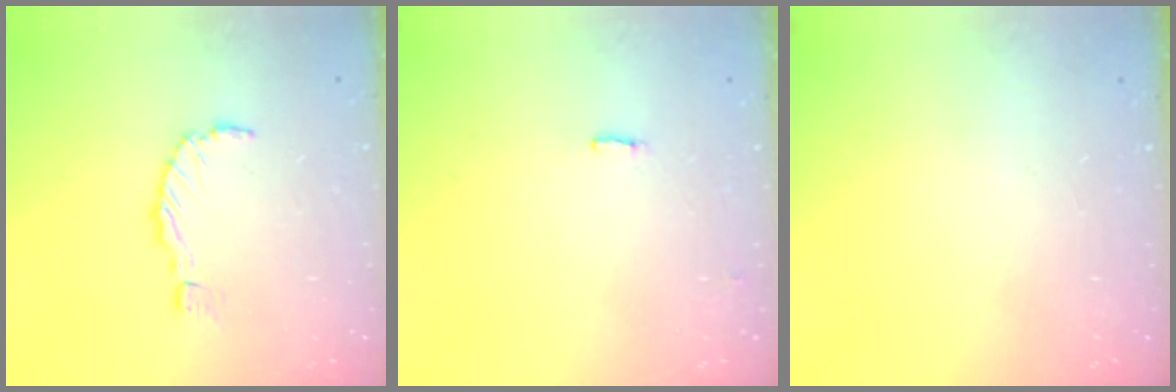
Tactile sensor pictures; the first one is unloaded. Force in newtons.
{"total": 2.7, "press": 2.6, "slide": 0.5}
{"total": 0.0}